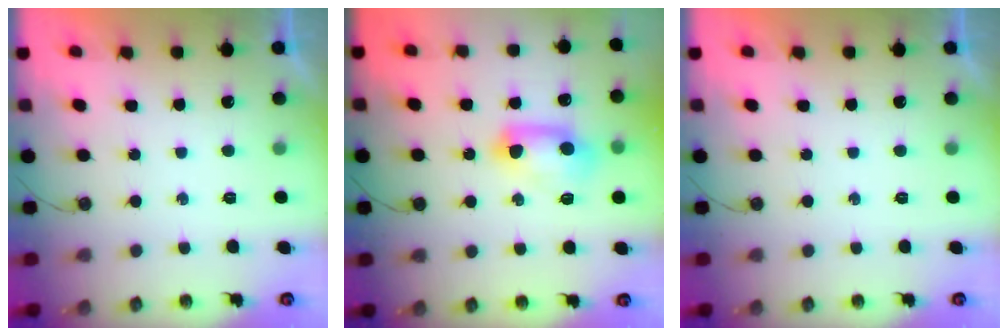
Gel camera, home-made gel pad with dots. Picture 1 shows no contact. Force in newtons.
{"total": 10.9, "press": 10.4, "slide": 3.4}
{"total": 0.0}